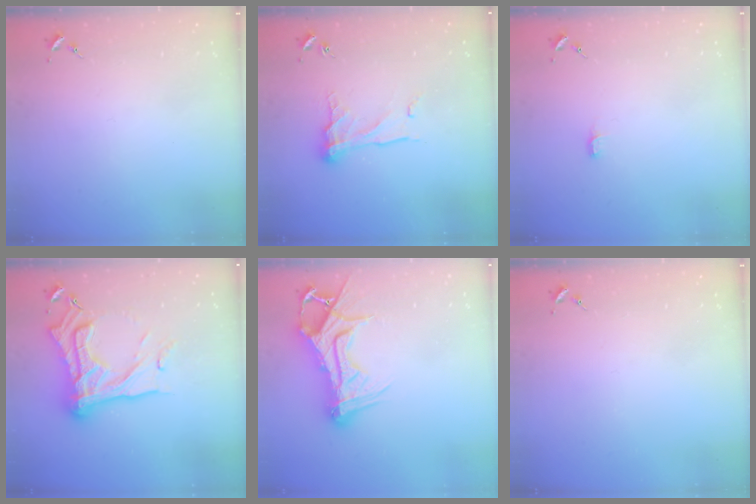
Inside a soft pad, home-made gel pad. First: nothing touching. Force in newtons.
{"total": 11.2, "press": 11.2, "slide": 0.8}
{"total": 3.3, "press": 3.3, "slide": 0.3}
{"total": 25.4, "press": 25.2, "slide": 2.5}
{"total": 16.2, "press": 16.2, "slide": 1.4}
{"total": 0.0}